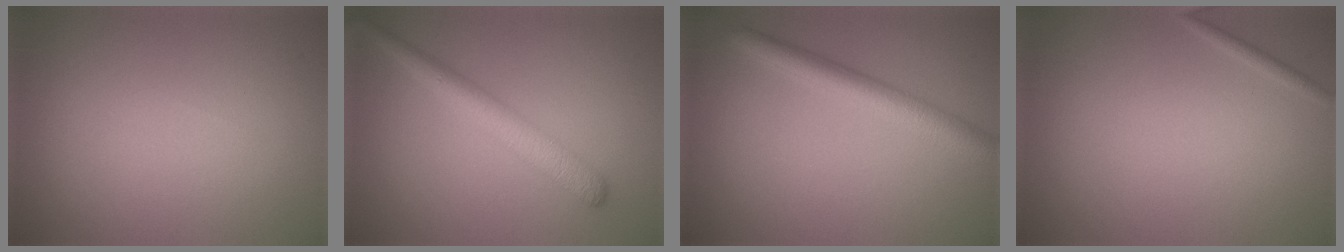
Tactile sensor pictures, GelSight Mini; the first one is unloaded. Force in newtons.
{"total": 3.4, "press": 3.4, "slide": 0.1}
{"total": 4.0, "press": 4.0, "slide": 0.2}
{"total": 0.6, "press": 0.6, "slide": 0.1}